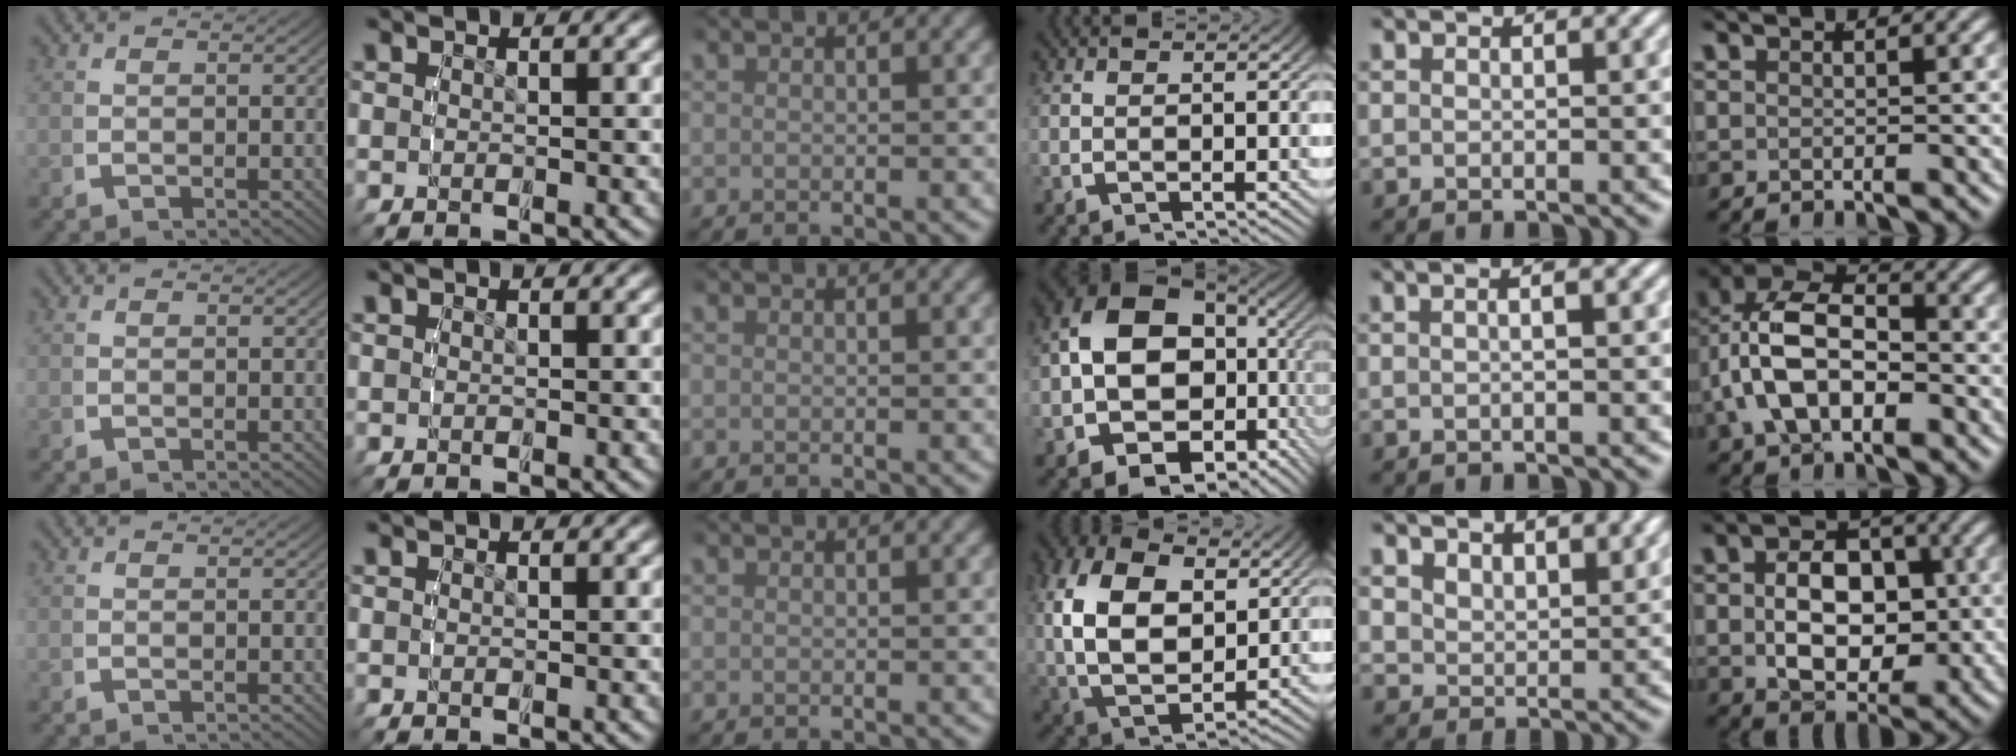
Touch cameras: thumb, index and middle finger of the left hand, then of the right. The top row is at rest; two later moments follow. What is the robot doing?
{"motion": "lift_and_place", "object": "cloth"}